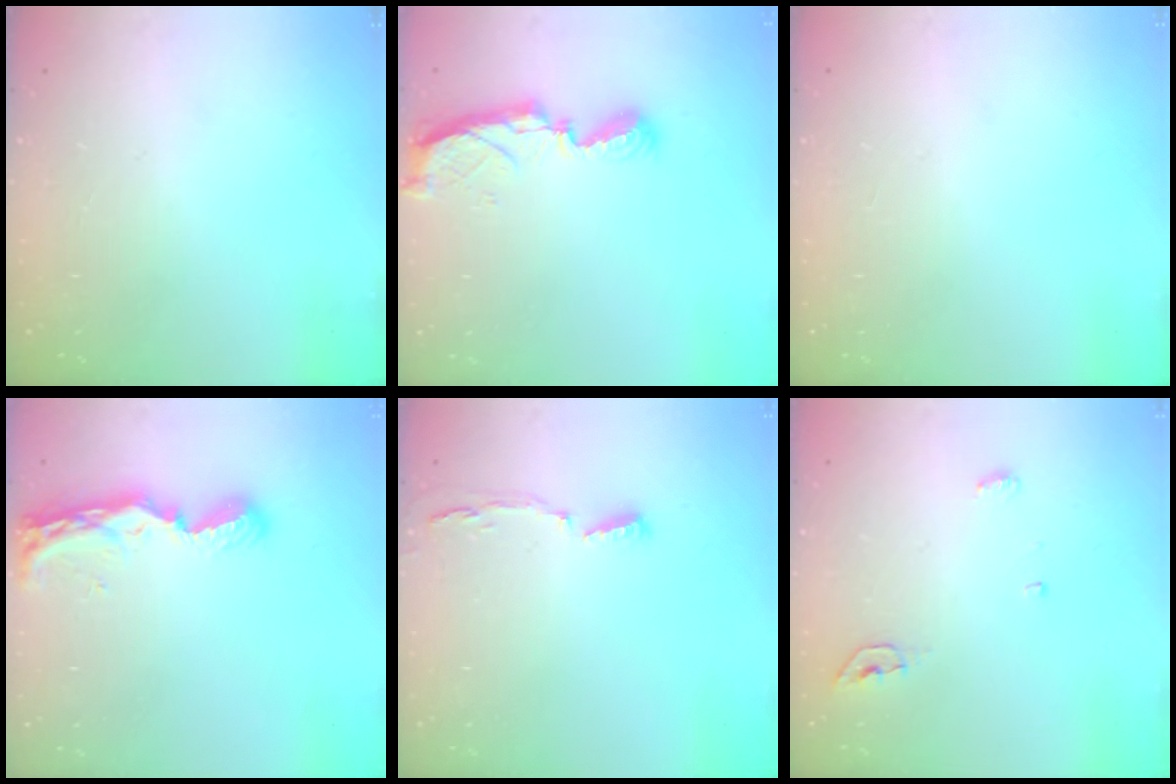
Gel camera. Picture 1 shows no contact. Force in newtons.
{"total": 8.8, "press": 8.7, "slide": 0.4}
{"total": 1.0, "press": 0.8, "slide": 0.6}
{"total": 8.3, "press": 8.3, "slide": 0.6}
{"total": 4.1, "press": 4.0, "slide": 1.1}
{"total": 4.5, "press": 4.2, "slide": 1.5}